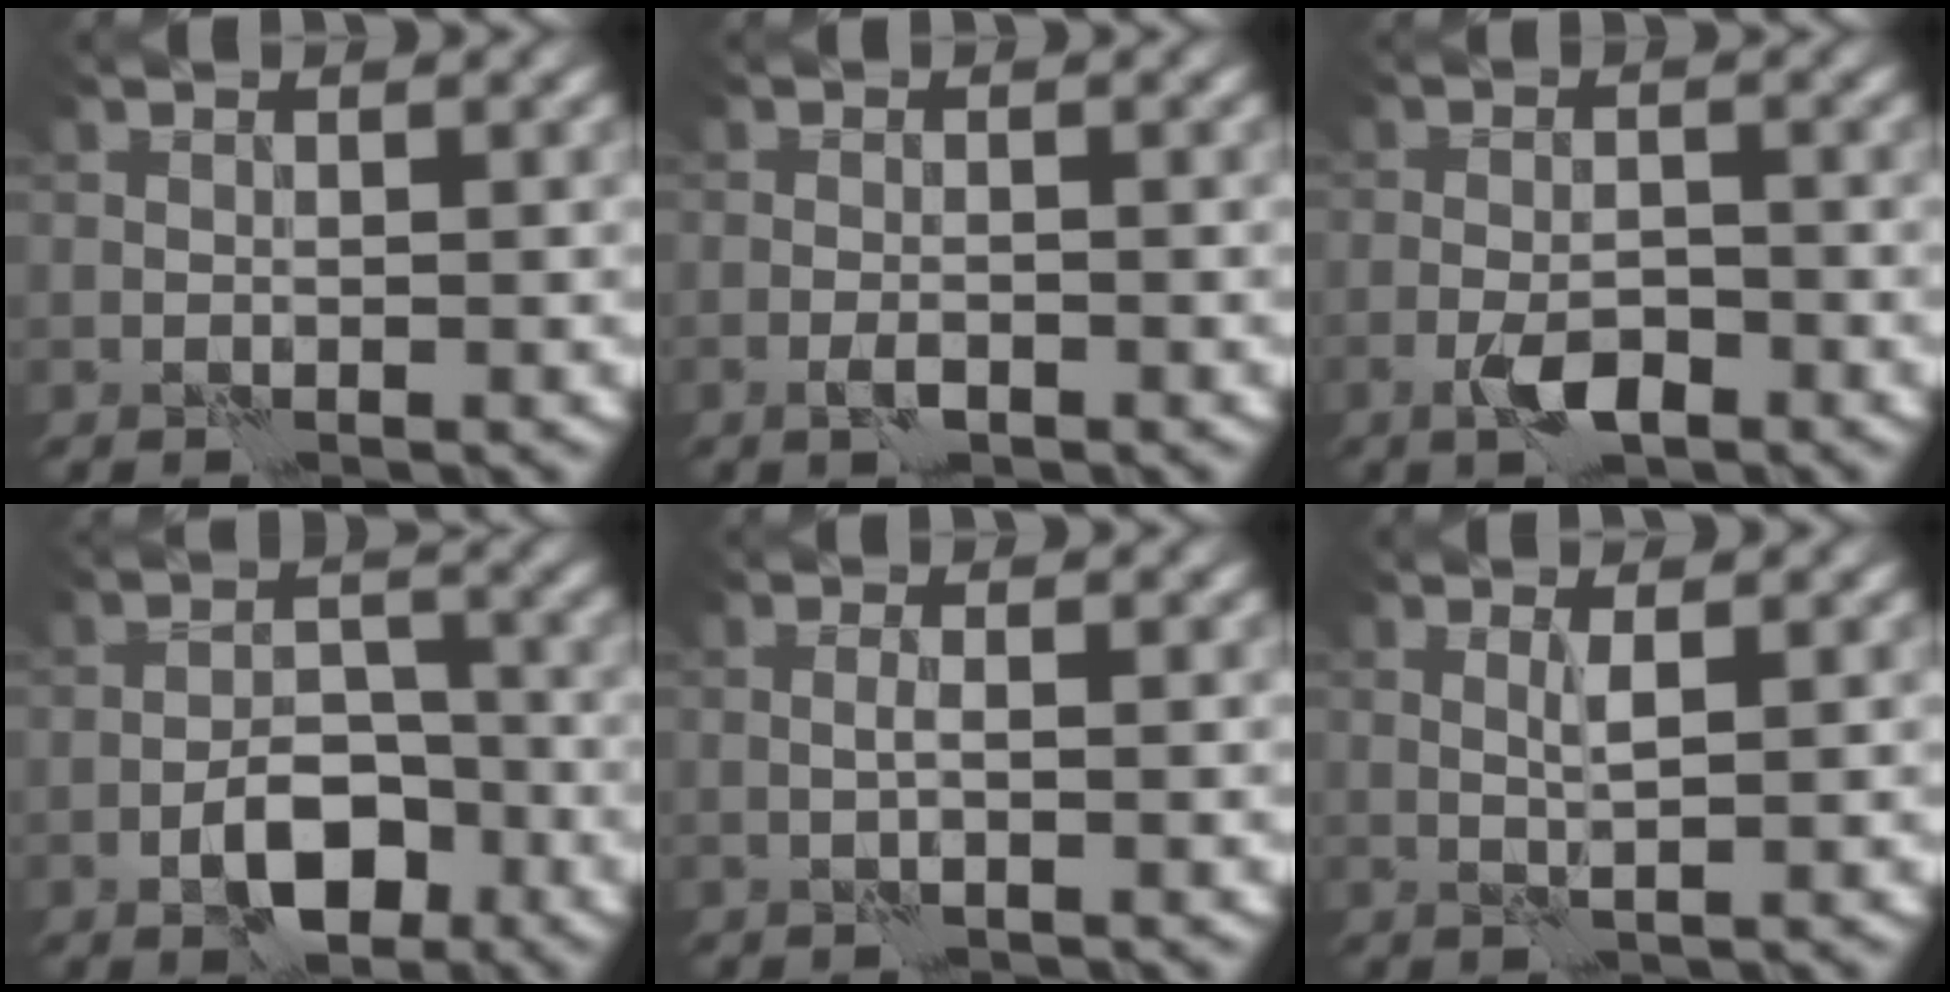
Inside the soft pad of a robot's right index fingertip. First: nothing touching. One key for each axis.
{"total": 1.4, "fx": -0.8, "fy": 0.3, "fz": 1.1, "tx": -0.023, "ty": 0.000, "tz": -0.018}
{"total": 3.0, "fx": -1.9, "fy": 1.0, "fz": 2.1, "tx": -0.038, "ty": 0.003, "tz": -0.038}
{"total": 5.1, "fx": -2.7, "fy": 2.5, "fz": 3.5, "tx": -0.048, "ty": 0.008, "tz": -0.046}
{"total": 0.8, "fx": -0.2, "fy": -0.2, "fz": 0.7, "tx": -0.017, "ty": 0.003, "tz": -0.006}
{"total": 1.0, "fx": 0.4, "fy": -0.5, "fz": 0.7, "tx": -0.021, "ty": 0.004, "tz": 0.007}